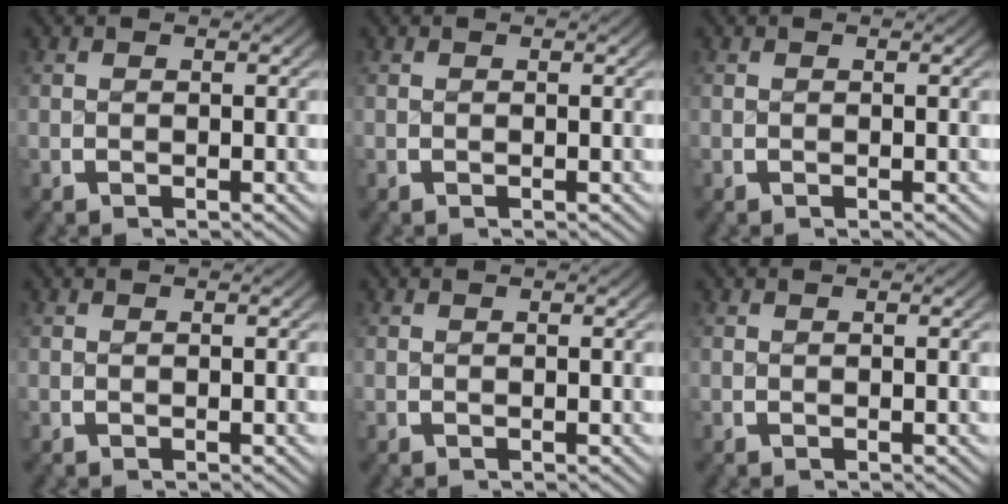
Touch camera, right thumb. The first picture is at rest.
{"total": 0.0}
{"total": 0.0}
{"total": 0.0}
{"total": 0.0}
{"total": 0.0}